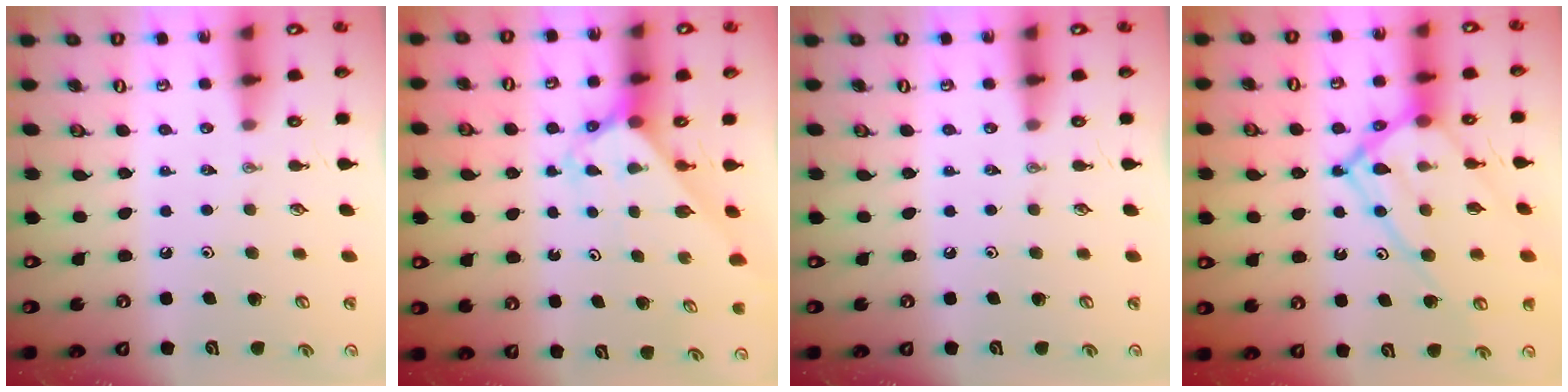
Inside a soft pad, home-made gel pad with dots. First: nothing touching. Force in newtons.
{"total": 2.7, "press": 2.7, "slide": 0.1}
{"total": 0.0}
{"total": 17.1, "press": 17.0, "slide": 1.7}